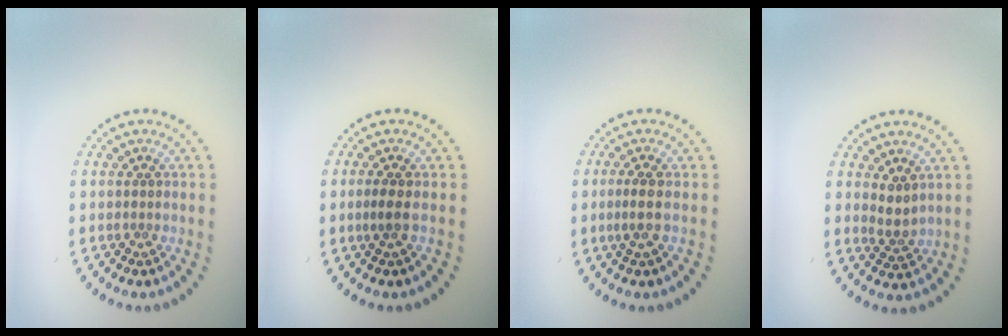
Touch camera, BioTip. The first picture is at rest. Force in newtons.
{"total": 1.2, "press": 1.0, "slide": 0.7}
{"total": 1.8, "press": 1.4, "slide": 1.1}
{"total": 1.8, "press": 1.4, "slide": 1.2}